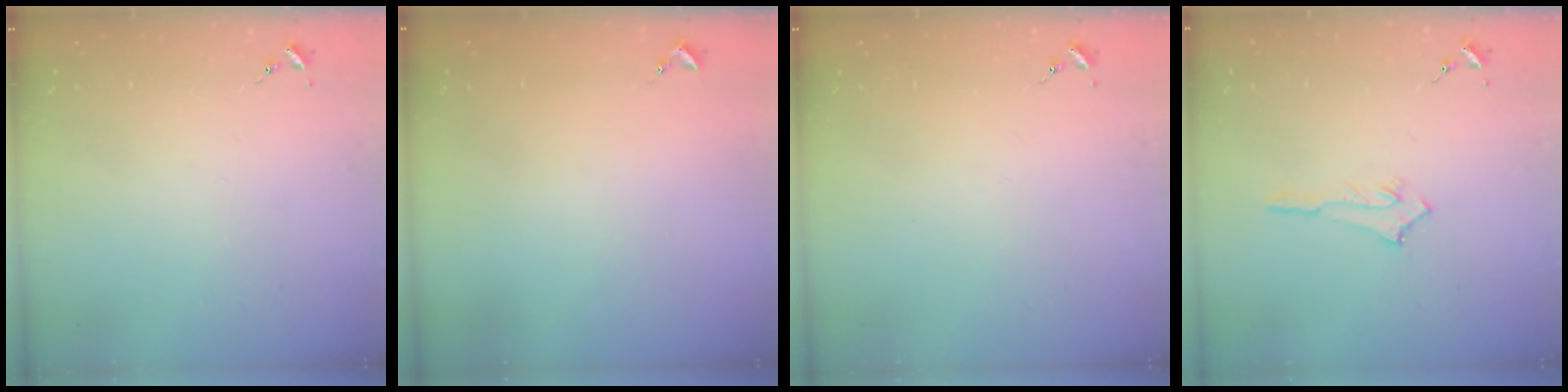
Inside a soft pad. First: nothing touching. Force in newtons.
{"total": 0.9, "press": 0.9, "slide": 0.0}
{"total": 0.0}
{"total": 2.8, "press": 2.8, "slide": 0.4}